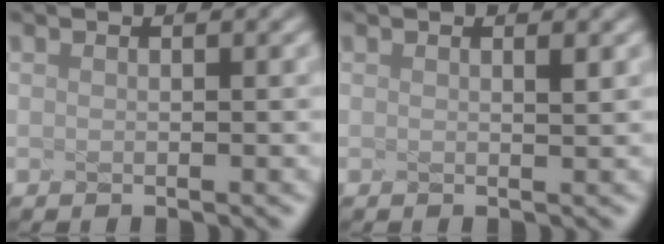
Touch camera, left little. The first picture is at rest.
{"total": 0.5, "force": [0.1, 0.0, 0.5], "torque": [-0.008, 0.004, 0.003]}